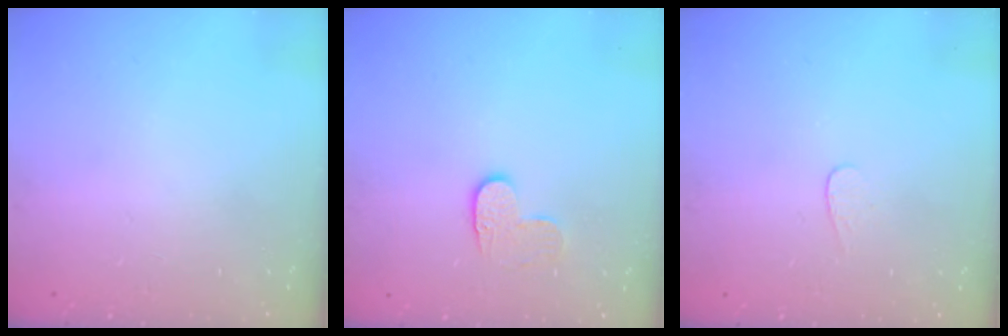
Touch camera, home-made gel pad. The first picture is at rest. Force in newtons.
{"total": 6.7, "press": 6.7, "slide": 0.5}
{"total": 3.1, "press": 3.0, "slide": 0.3}